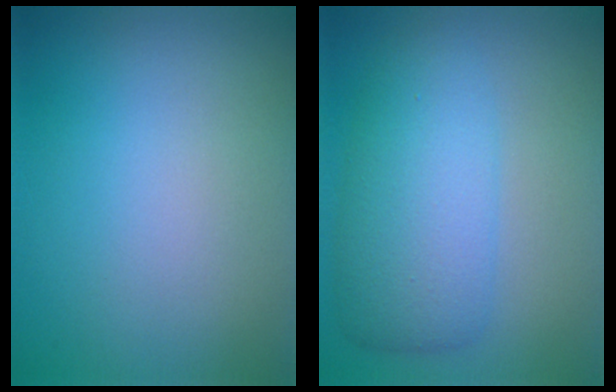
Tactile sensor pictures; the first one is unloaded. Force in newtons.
{"total": 5.8, "press": 5.8, "slide": 0.1}